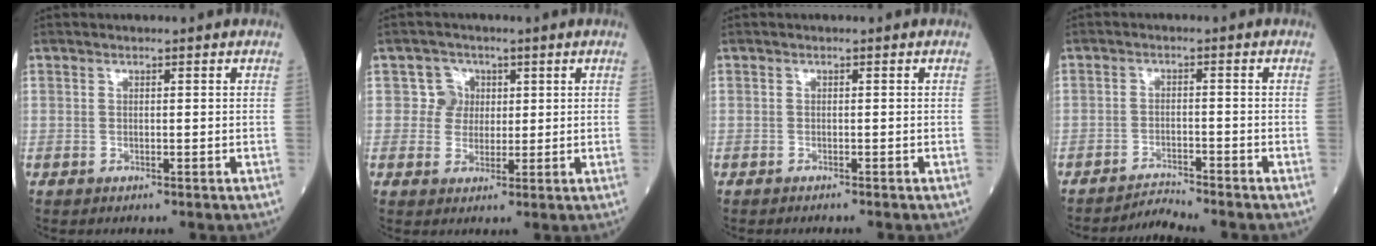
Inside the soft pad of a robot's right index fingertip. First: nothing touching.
{"total": 3.4, "force": [0.9, 3.3, 0.0], "torque": [0.008, 0.006, 0.013]}
{"total": 1.9, "force": [-1.7, -0.1, 0.8], "torque": [-0.010, 0.001, -0.019]}
{"total": 3.3, "force": [-3.0, -1.4, -0.5], "torque": [0.004, -0.014, -0.049]}